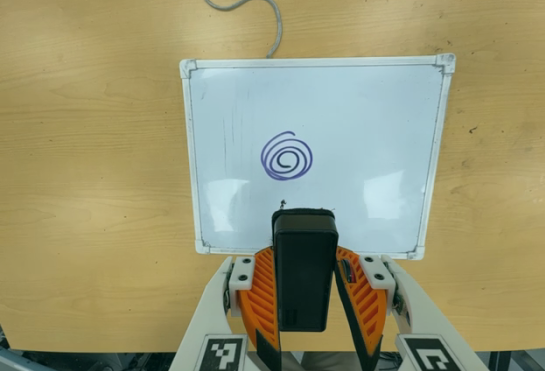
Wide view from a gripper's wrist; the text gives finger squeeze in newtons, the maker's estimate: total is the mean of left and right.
{"total": 4.3, "left": 3.2, "right": 5.3}